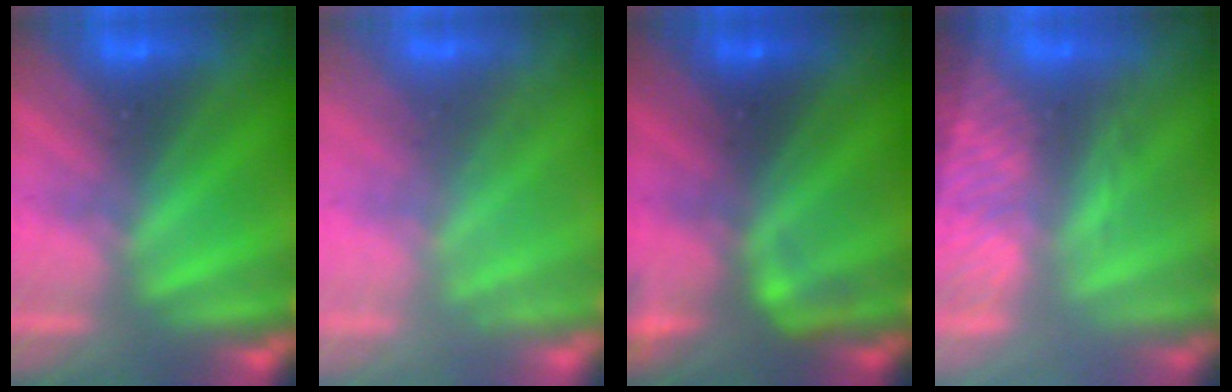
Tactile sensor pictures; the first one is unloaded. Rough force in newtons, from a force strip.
{"total": 2.4}
{"total": 2.3}
{"total": 2.9}